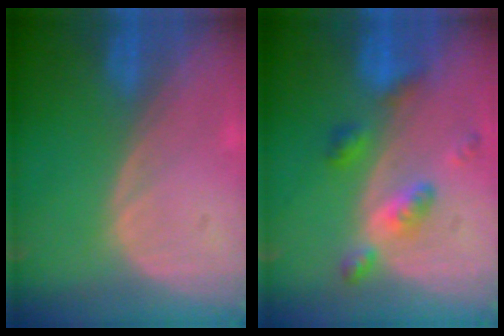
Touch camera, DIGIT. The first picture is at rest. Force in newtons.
{"total": 5.9, "press": 5.1, "slide": 2.9}